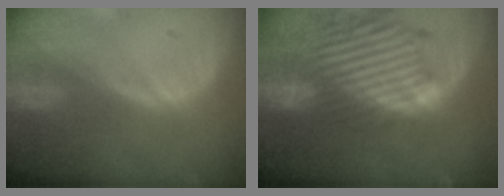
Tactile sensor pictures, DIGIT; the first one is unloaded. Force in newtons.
{"total": 13.8, "press": 11.7, "slide": 7.3}